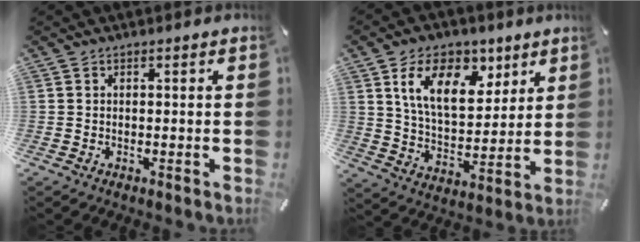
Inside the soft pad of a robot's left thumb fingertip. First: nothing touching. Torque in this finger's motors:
{"motor_torque": [1.14, 0.11, 1.48, -1.29, 0.40]}